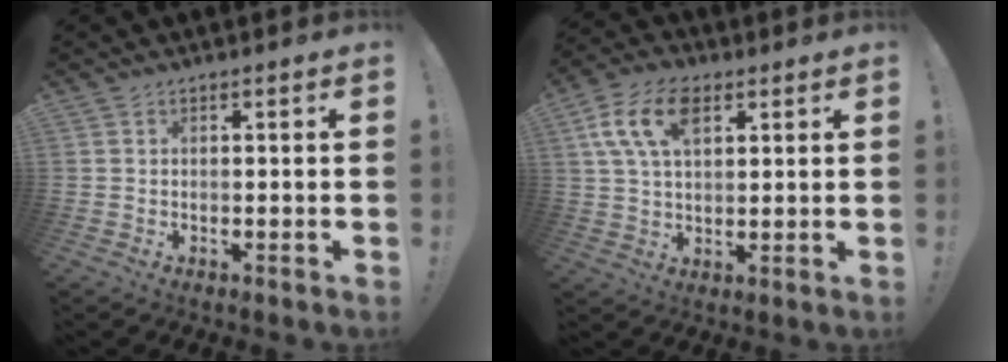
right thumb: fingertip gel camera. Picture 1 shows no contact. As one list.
[{"total": 12.7, "force": [5.1, 7.4, 8.9], "torque": [-0.167, -0.004, 0.094]}]